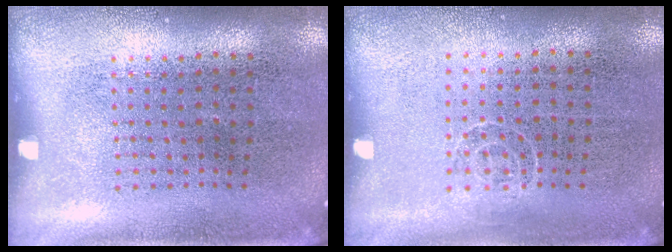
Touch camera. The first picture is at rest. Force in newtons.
{"total": 0.6, "press": 0.4, "slide": 0.4}